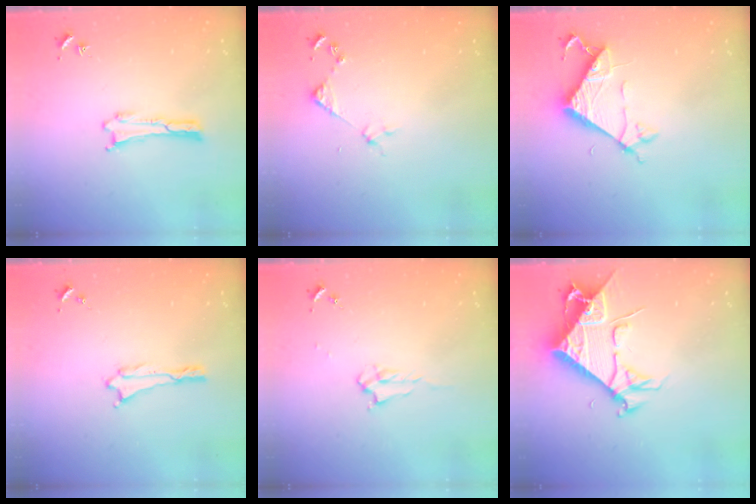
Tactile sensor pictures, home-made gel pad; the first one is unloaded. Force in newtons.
{"total": 3.7, "press": 3.7, "slide": 0.2}
{"total": 6.9, "press": 6.9, "slide": 0.4}
{"total": 0.0}
{"total": 1.7, "press": 1.6, "slide": 0.2}
{"total": 8.4, "press": 8.3, "slide": 0.9}